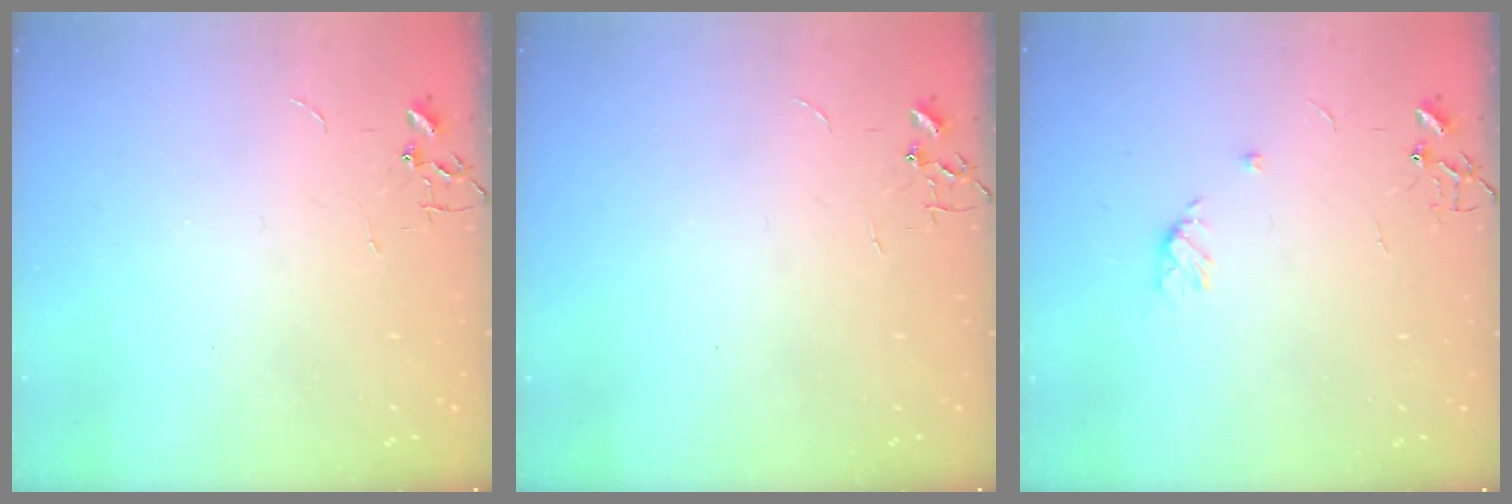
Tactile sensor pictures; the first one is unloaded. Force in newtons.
{"total": 0.0}
{"total": 6.1, "press": 6.1, "slide": 0.6}